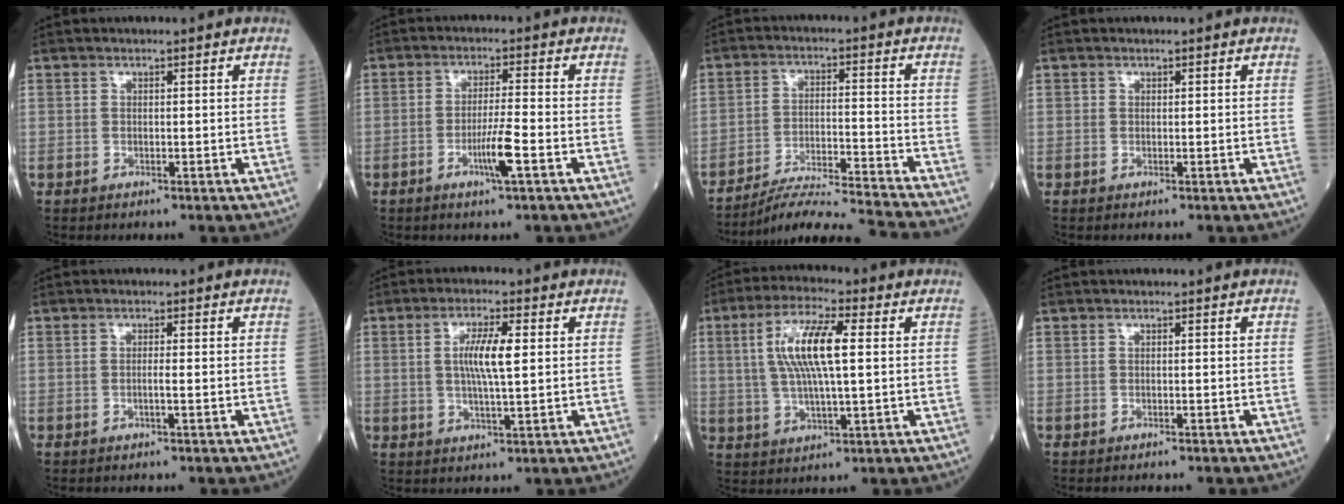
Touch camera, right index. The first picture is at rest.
{"total": 5.0, "force": [-2.0, -0.3, 4.5], "torque": [-0.087, -0.008, -0.037]}
{"total": 13.0, "force": [-12.3, -2.4, 3.5], "torque": [-0.048, -0.006, -0.202]}
{"total": 0.0}
{"total": 0.9, "force": [-0.2, -0.2, 0.8], "torque": [-0.016, 0.001, -0.004]}
{"total": 6.1, "force": [1.0, 0.6, 6.0], "torque": [-0.117, 0.002, 0.021]}
{"total": 10.4, "force": [1.9, 1.8, 10.1], "torque": [-0.207, 0.010, 0.039]}
{"total": 1.4, "force": [-1.2, 0.2, 0.7], "torque": [-0.014, -0.002, -0.011]}